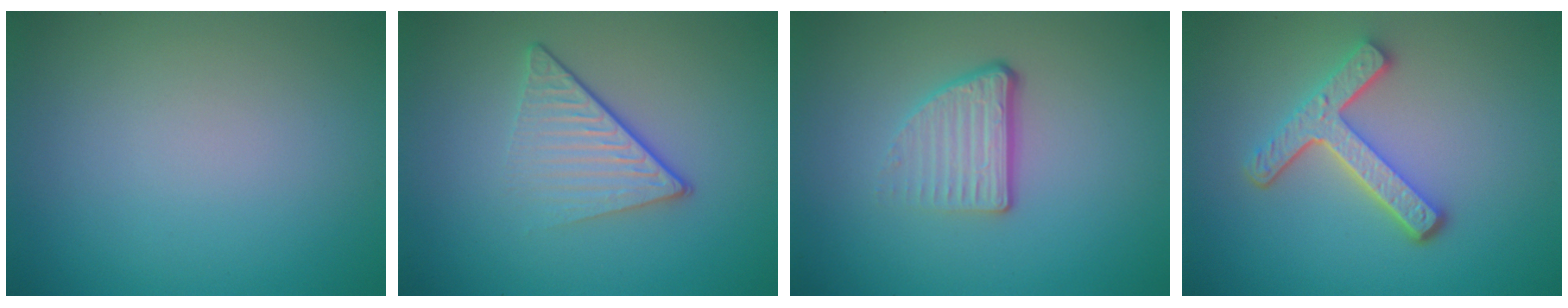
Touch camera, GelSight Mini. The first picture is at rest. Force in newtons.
{"total": 4.3, "press": 2.7, "slide": 3.4}
{"total": 3.6, "press": 2.2, "slide": 2.8}
{"total": 4.5, "press": 3.4, "slide": 3.0}